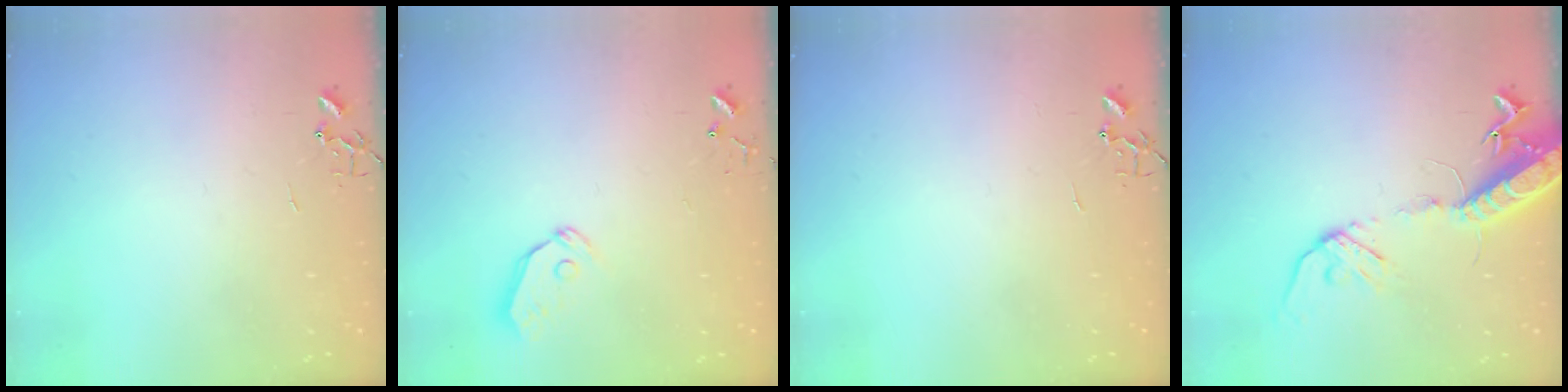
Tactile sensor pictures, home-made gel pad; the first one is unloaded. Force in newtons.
{"total": 4.8, "press": 4.8, "slide": 0.4}
{"total": 0.0}
{"total": 16.2, "press": 15.8, "slide": 3.6}